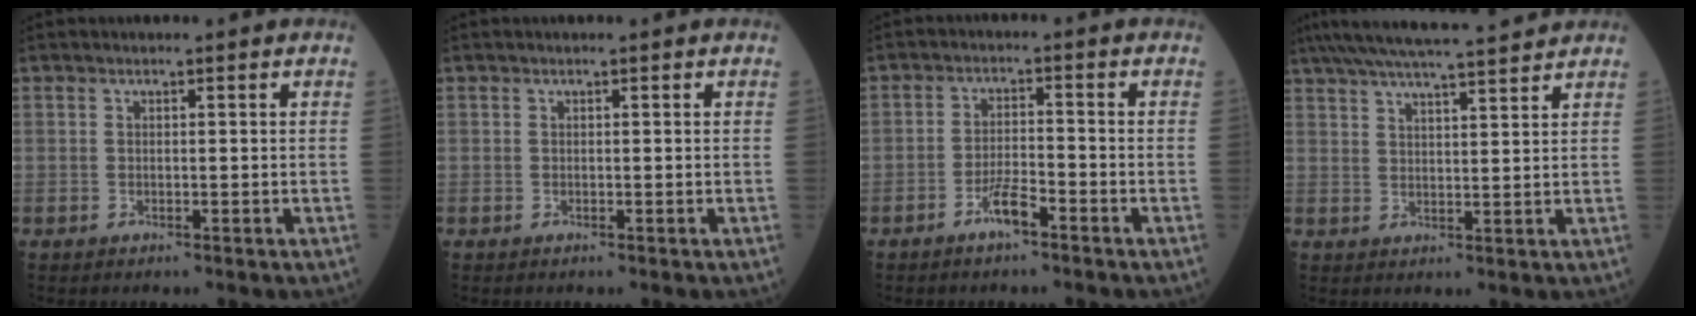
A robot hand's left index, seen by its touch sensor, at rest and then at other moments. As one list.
[{"total": 0.0}, {"total": 3.8, "force": [-2.7, 0.6, 2.6], "torque": [-0.054, 0.000, -0.052]}, {"total": 15.4, "force": [13.9, 0.7, 6.6], "torque": [-0.123, 0.033, 0.210]}]